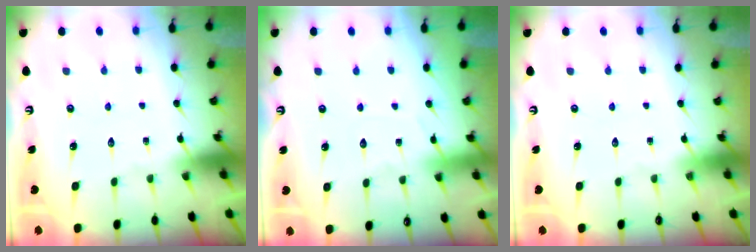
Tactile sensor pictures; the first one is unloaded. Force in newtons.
{"total": 3.7, "press": 3.7, "slide": 0.6}
{"total": 0.0}